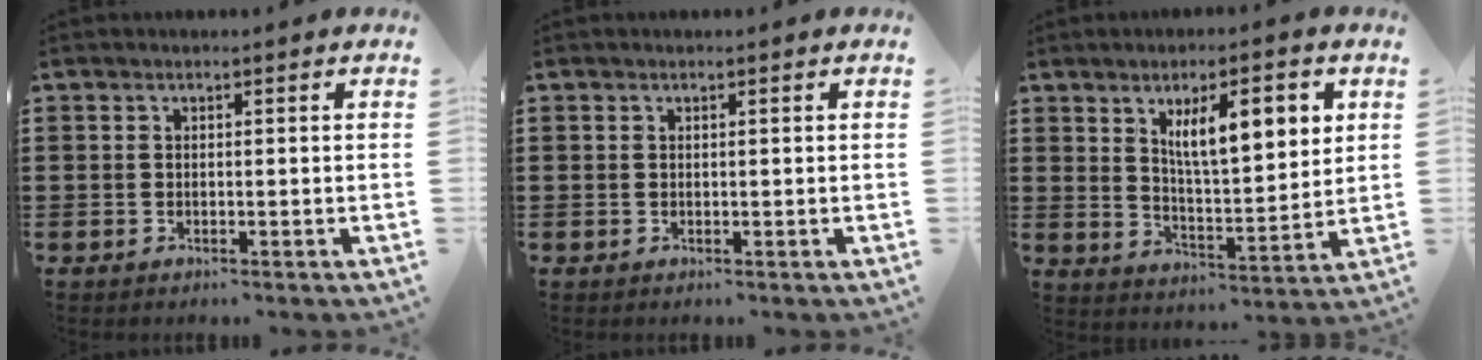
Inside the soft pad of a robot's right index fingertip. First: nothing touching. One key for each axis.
{"total": 0.0}
{"total": 9.6, "fx": 3.9, "fy": 3.2, "fz": 8.2, "tx": -0.132, "ty": -0.004, "tz": 0.061}